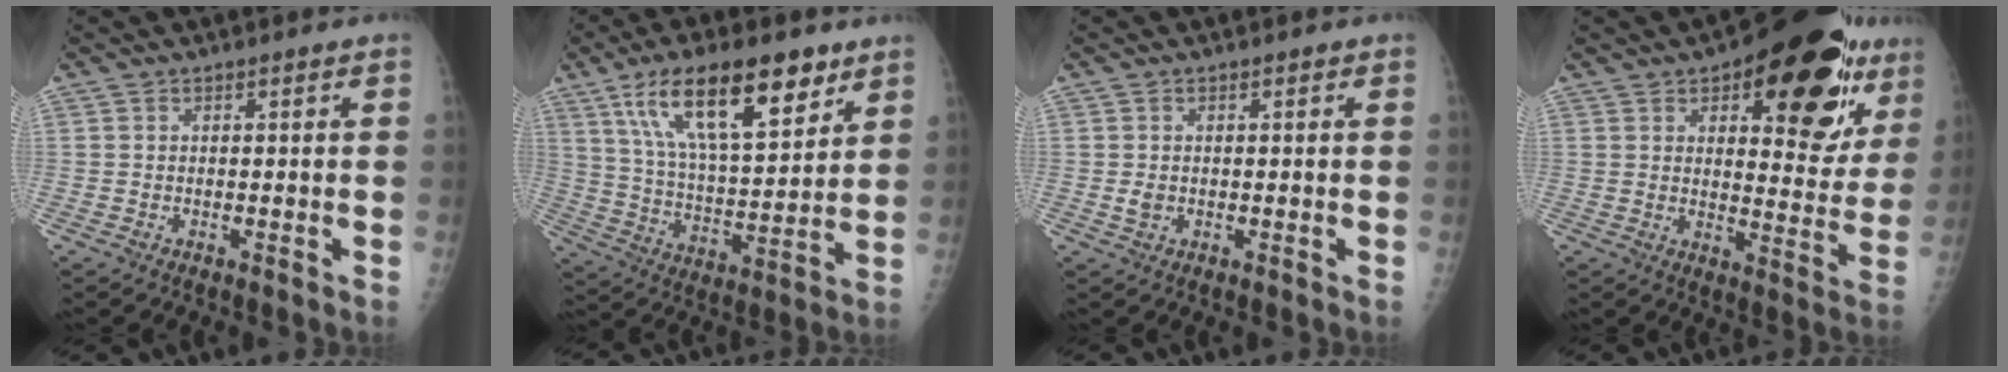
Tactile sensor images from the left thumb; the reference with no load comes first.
{"total": 20.4, "force": [11.4, 7.6, 15.1], "torque": [-0.225, -0.036, 0.203]}
{"total": 1.6, "force": [-0.2, 1.2, 0.9], "torque": [-0.010, -0.001, 0.000]}
{"total": 22.9, "force": [11.6, 9.9, 17.1], "torque": [-0.171, -0.034, 0.157]}